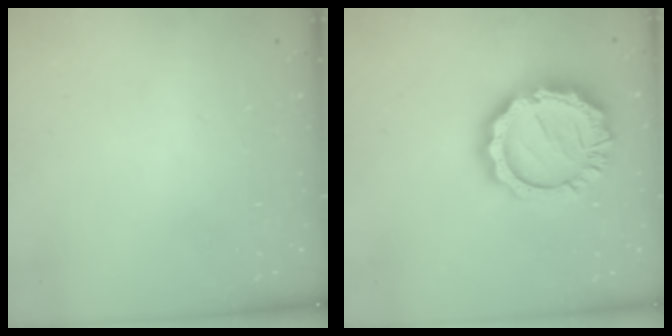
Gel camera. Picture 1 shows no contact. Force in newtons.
{"total": 20.7, "press": 20.6, "slide": 1.8}